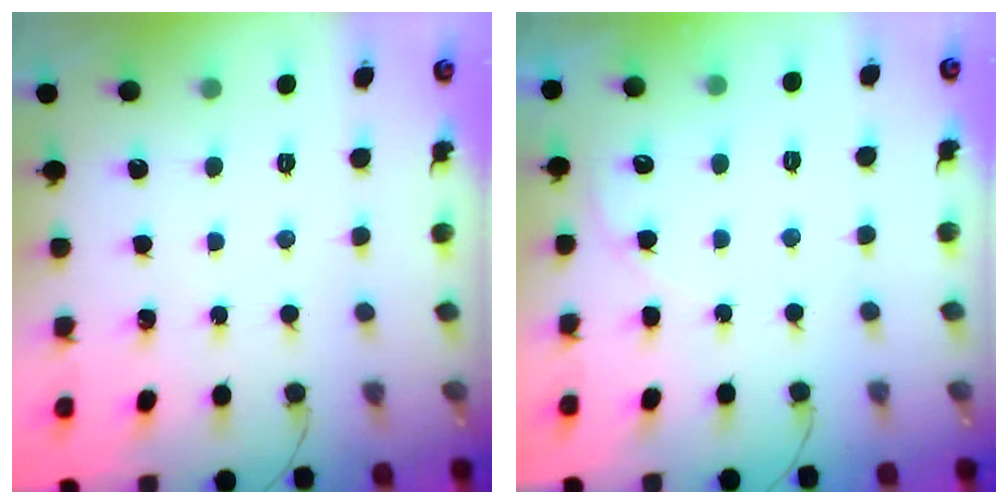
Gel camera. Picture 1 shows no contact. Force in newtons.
{"total": 5.6, "press": 5.6, "slide": 0.2}